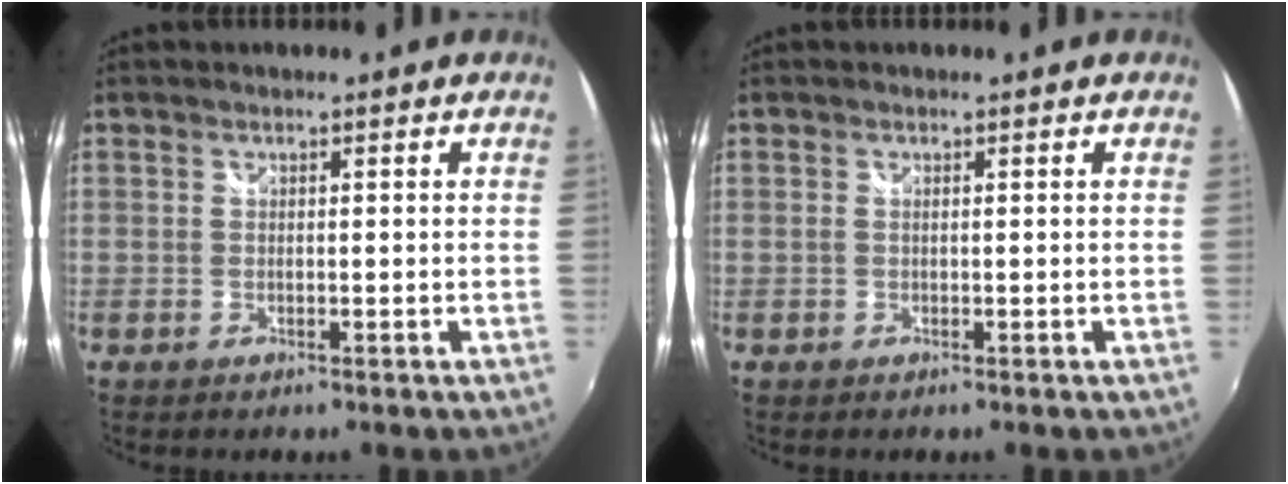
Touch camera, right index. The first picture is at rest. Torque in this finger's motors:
{"motor_torque": [0.03, 0.26, 0.02, 0.01]}